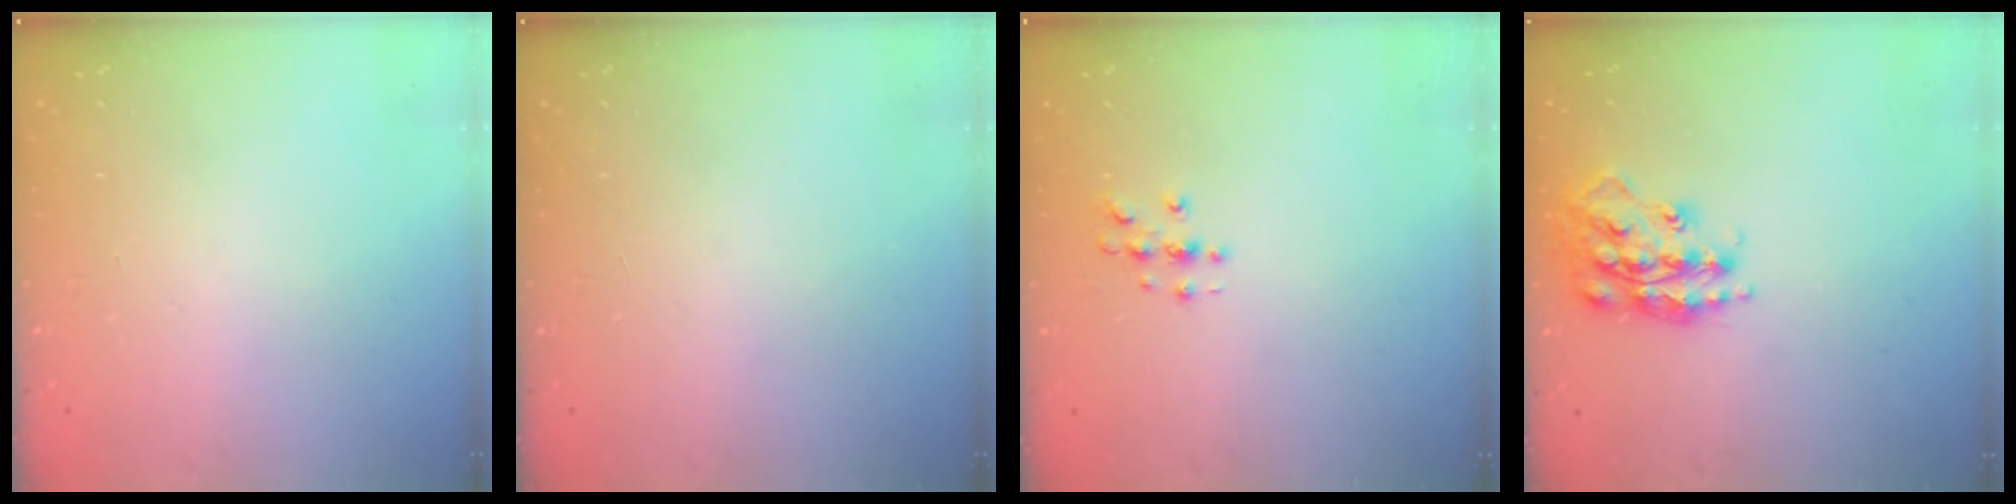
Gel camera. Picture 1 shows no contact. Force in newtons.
{"total": 0.0}
{"total": 2.8, "press": 2.8, "slide": 0.2}
{"total": 17.5, "press": 17.4, "slide": 1.1}